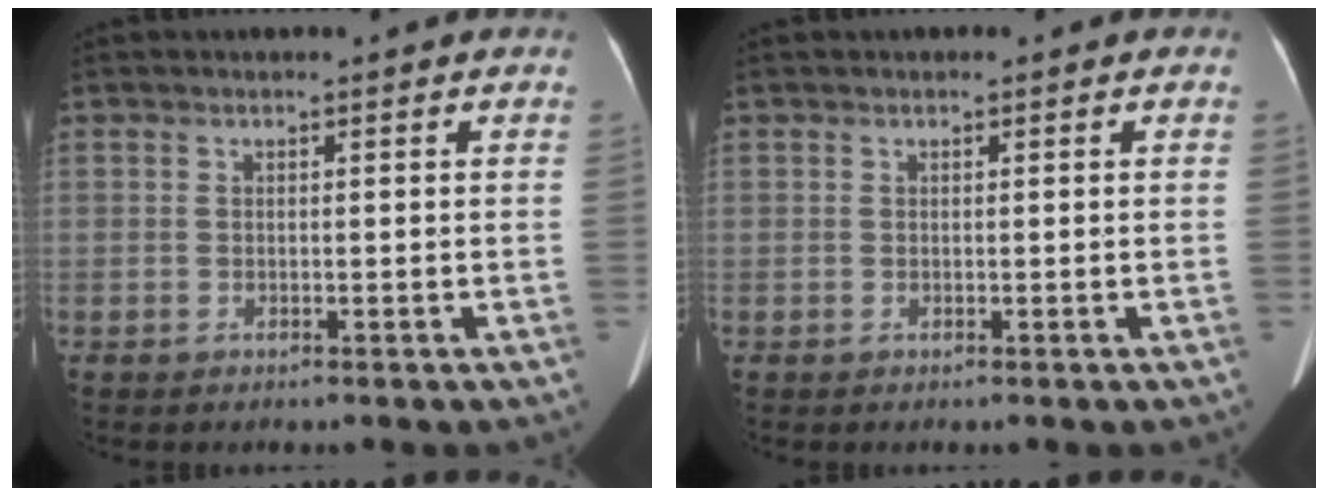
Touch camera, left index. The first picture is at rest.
{"total": 0.0}